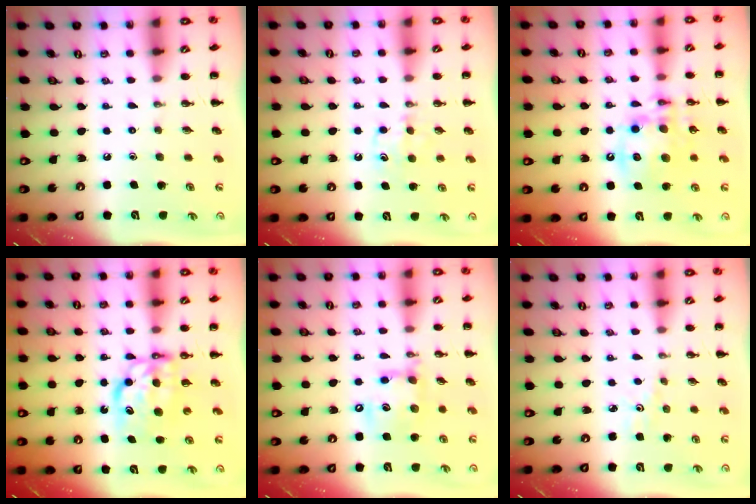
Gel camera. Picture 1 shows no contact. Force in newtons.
{"total": 5.6, "press": 5.3, "slide": 1.7}
{"total": 13.4, "press": 13.1, "slide": 2.9}
{"total": 6.7, "press": 6.6, "slide": 1.2}
{"total": 13.4, "press": 13.2, "slide": 2.3}
{"total": 2.0, "press": 1.9, "slide": 0.7}